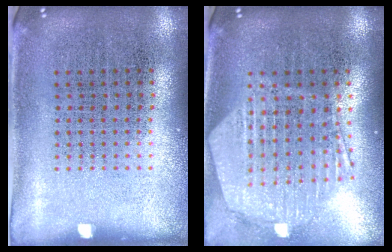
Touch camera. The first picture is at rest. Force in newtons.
{"total": 1.4, "press": 1.4, "slide": 0.4}